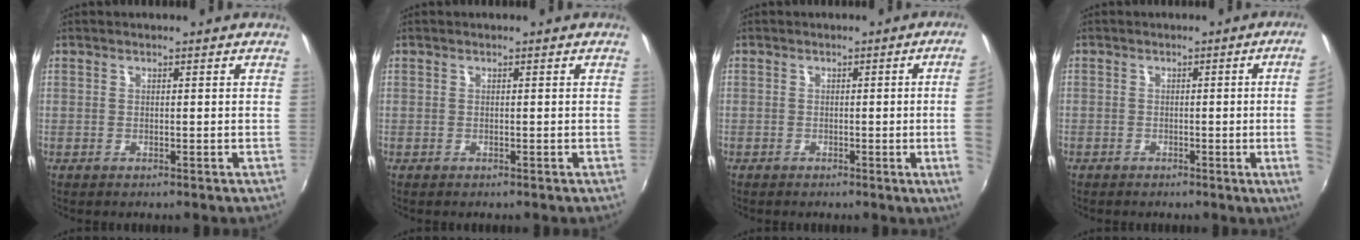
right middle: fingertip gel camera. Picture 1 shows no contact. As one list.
[{"total": 0.0}, {"total": 6.3, "force": [-0.2, -1.7, 6.1], "torque": [-0.081, -0.009, 0.000]}, {"total": 6.7, "force": [-0.3, -1.5, 6.5], "torque": [-0.081, -0.010, -0.002]}]